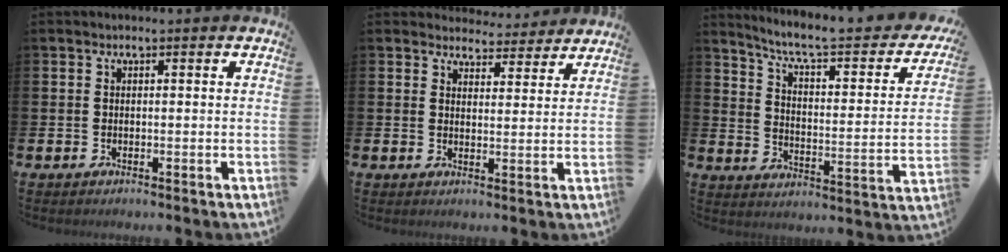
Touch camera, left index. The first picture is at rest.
{"total": 4.0, "force": [3.9, 1.0, -0.2], "torque": [0.000, -0.030, 0.068]}
{"total": 6.9, "force": [5.8, 1.5, 3.4], "torque": [-0.087, -0.044, 0.090]}